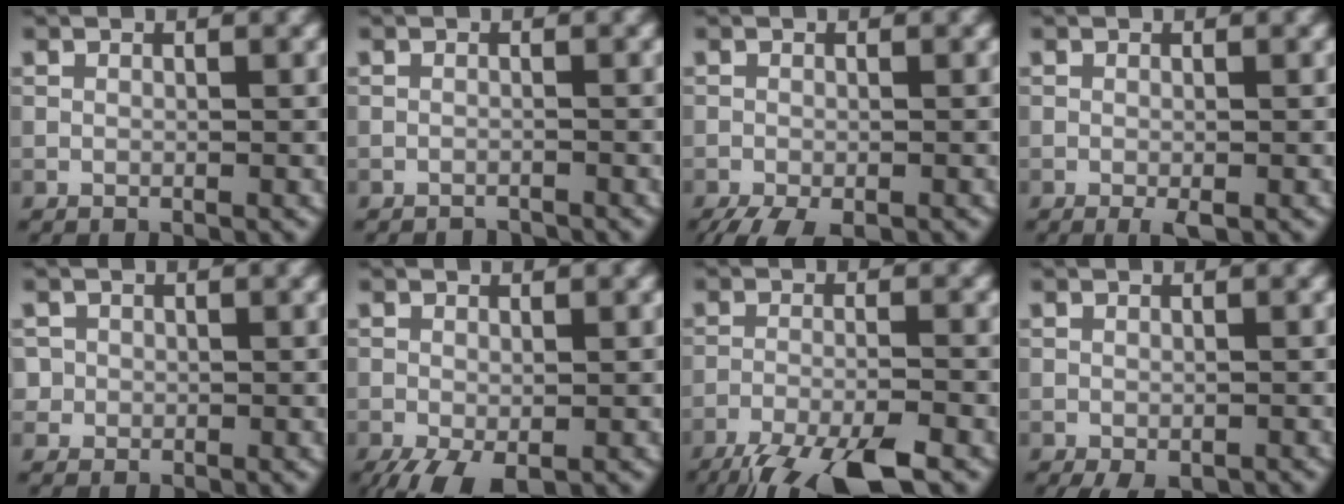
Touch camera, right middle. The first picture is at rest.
{"total": 1.6, "force": [-1.6, 0.2, 0.2], "torque": [0.006, -0.003, -0.025]}
{"total": 3.8, "force": [-2.9, 1.0, 2.3], "torque": [-0.034, -0.007, -0.048]}
{"total": 1.1, "force": [-0.6, 0.2, 1.0], "torque": [-0.016, -0.006, -0.010]}
{"total": 1.3, "force": [0.1, 1.3, 0.1], "torque": [0.011, -0.002, 0.000]}
{"total": 3.5, "force": [-2.0, 1.3, 2.6], "torque": [-0.051, -0.011, -0.031]}
{"total": 9.4, "force": [-7.4, 1.8, 5.4], "torque": [-0.094, -0.032, -0.125]}
{"total": 2.2, "force": [-1.5, 0.8, 1.3], "torque": [-0.024, -0.006, -0.016]}